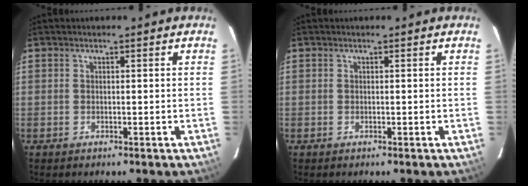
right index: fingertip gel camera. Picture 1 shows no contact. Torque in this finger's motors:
{"motor_torque": [0.00, 0.00, -0.02, 0.00]}